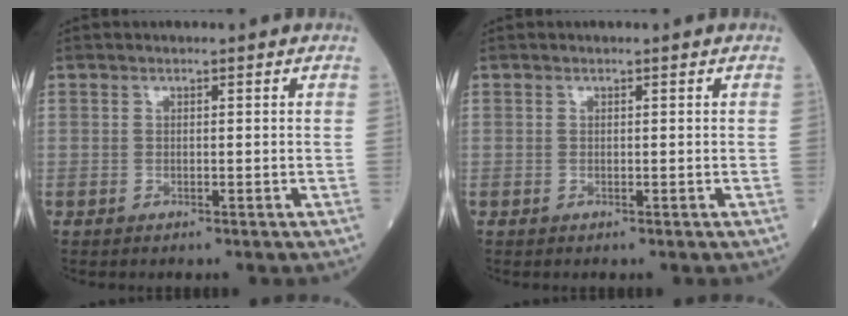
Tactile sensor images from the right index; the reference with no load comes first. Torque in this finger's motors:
{"motor_torque": [0.02, 0.00, 0.00, -0.01]}